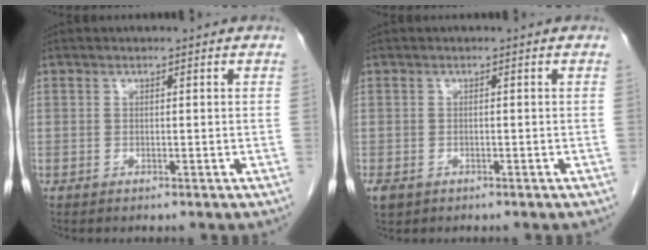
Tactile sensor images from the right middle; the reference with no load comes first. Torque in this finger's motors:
{"motor_torque": [0.03, 0.01, 0.00, 0.01]}